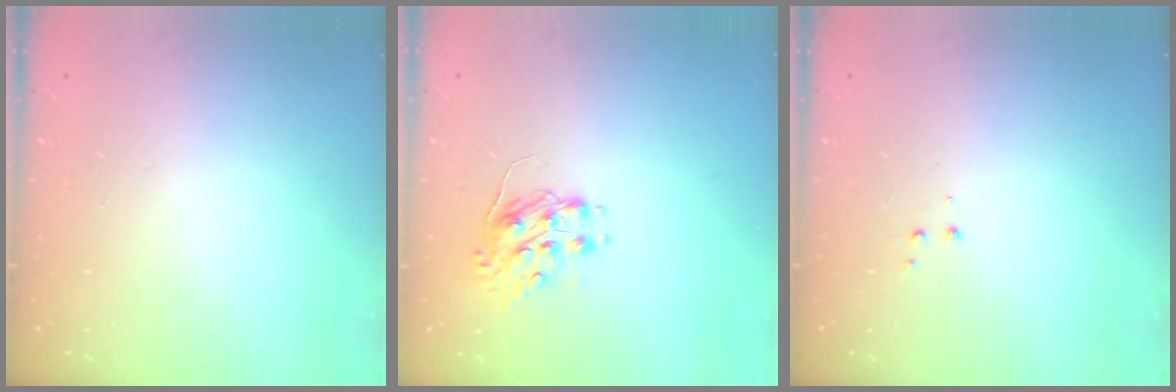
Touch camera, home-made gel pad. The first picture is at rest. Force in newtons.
{"total": 8.5, "press": 8.4, "slide": 0.6}
{"total": 3.4, "press": 3.3, "slide": 0.6}